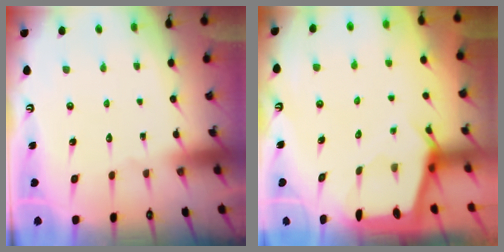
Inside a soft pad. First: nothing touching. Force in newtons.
{"total": 2.4, "press": 2.4, "slide": 0.2}